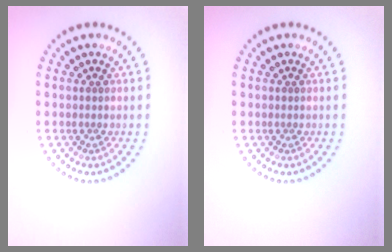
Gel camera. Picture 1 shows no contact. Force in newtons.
{"total": 0.0}